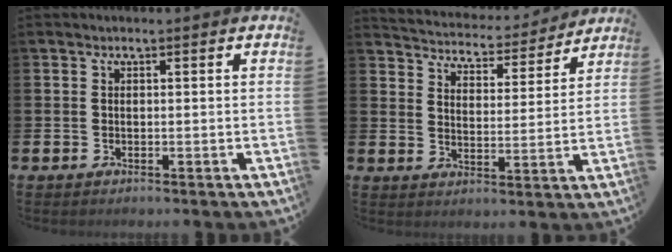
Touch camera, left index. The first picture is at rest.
{"total": 5.0, "force": [4.9, 1.1, 0.1], "torque": [-0.028, -0.043, 0.082]}